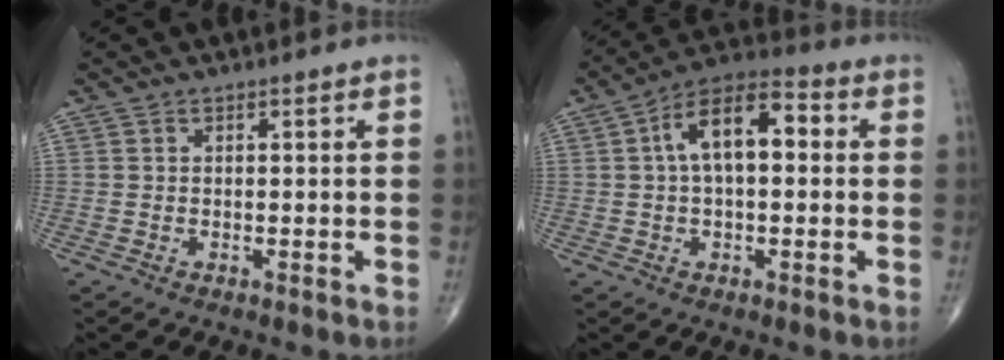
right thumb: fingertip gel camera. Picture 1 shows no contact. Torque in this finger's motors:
{"motor_torque": [1.00, 2.90, 0.69, -0.61, 0.34]}